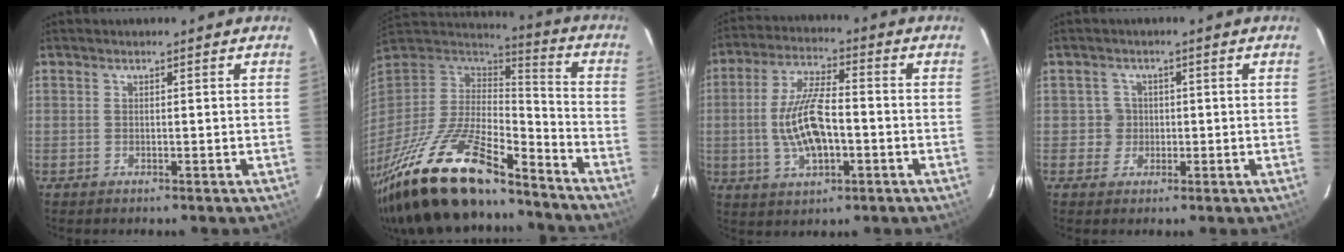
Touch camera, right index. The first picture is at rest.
{"total": 29.4, "force": [-20.9, 9.1, 18.6], "torque": [-0.367, -0.052, -0.354]}
{"total": 12.0, "force": [-2.1, 4.6, 10.9], "torque": [-0.221, 0.002, -0.031]}
{"total": 3.0, "force": [-0.1, 3.0, -0.1], "torque": [0.011, 0.016, 0.001]}